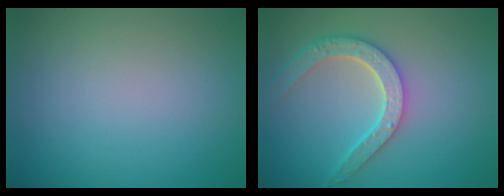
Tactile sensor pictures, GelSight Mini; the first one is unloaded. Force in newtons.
{"total": 4.7, "press": 4.0, "slide": 2.6}